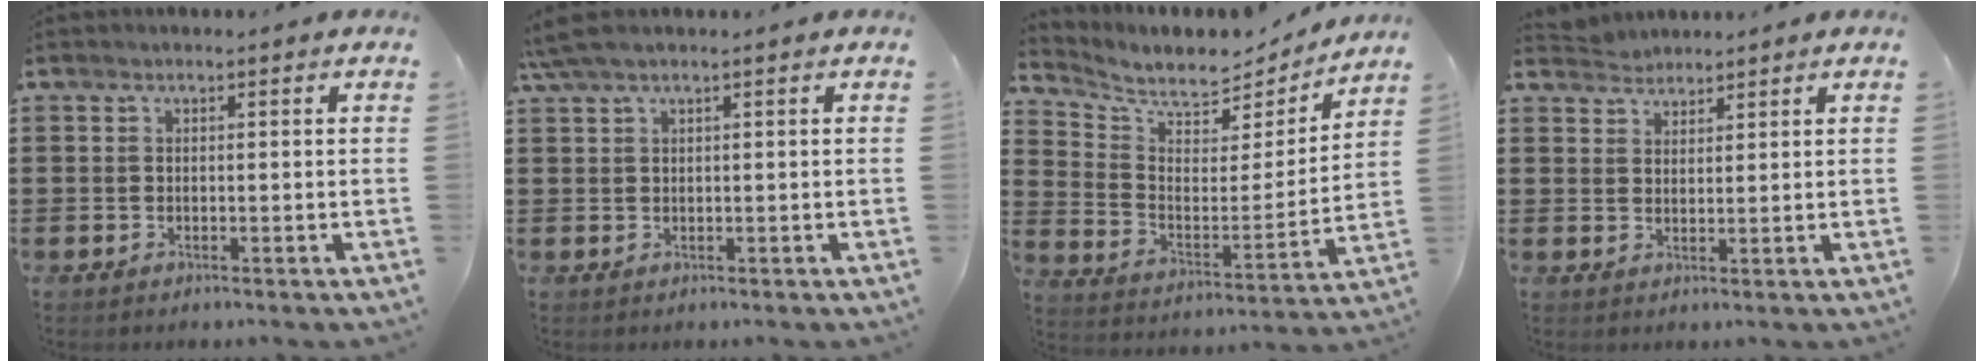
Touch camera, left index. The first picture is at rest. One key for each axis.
{"total": 2.0, "fx": 1.2, "fy": 0.0, "fz": 1.7, "tx": -0.033, "ty": -0.002, "tz": 0.023}
{"total": 6.4, "fx": 5.9, "fy": 1.9, "fz": 1.7, "tx": -0.061, "ty": -0.050, "tz": 0.098}
{"total": 2.5, "fx": 2.5, "fy": 0.5, "fz": -0.4, "tx": 0.001, "ty": -0.001, "tz": 0.049}